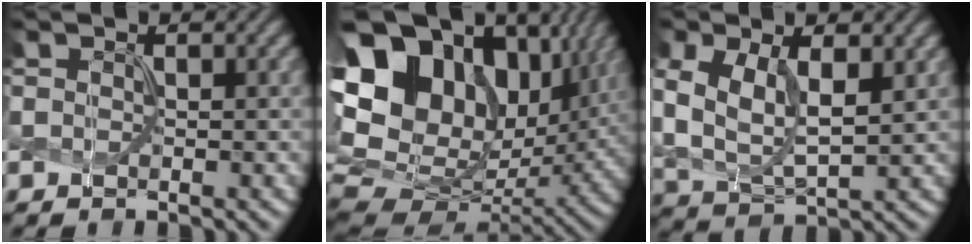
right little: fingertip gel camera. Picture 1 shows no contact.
{"total": 18.2, "force": [6.1, 12.6, 11.6], "torque": [-0.240, 0.034, 0.115]}
{"total": 7.9, "force": [1.5, 4.5, 6.3], "torque": [-0.140, -0.005, 0.027]}